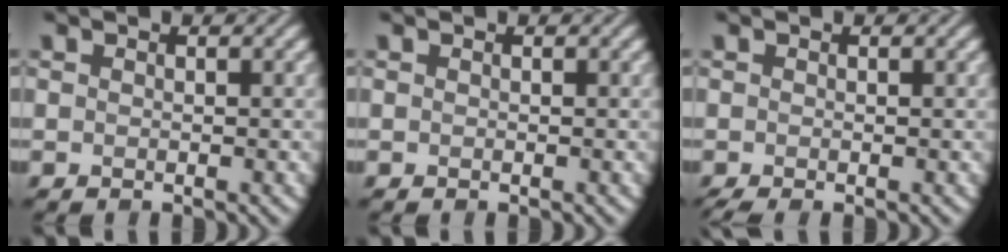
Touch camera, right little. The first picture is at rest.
{"total": 0.0}
{"total": 1.2, "force": [-0.7, 0.2, 1.0], "torque": [-0.021, -0.010, -0.015]}